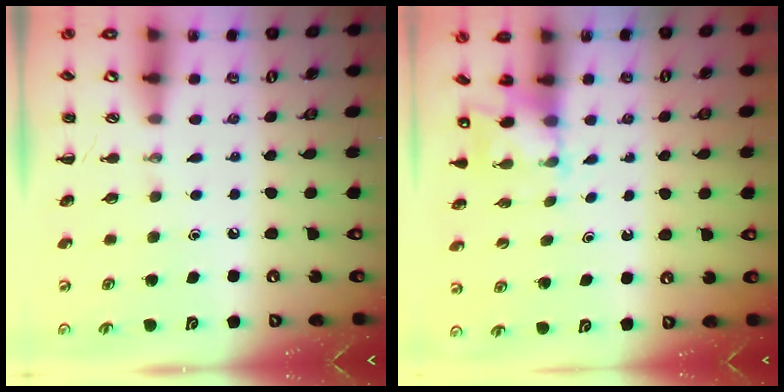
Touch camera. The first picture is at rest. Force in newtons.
{"total": 3.6, "press": 3.5, "slide": 0.8}